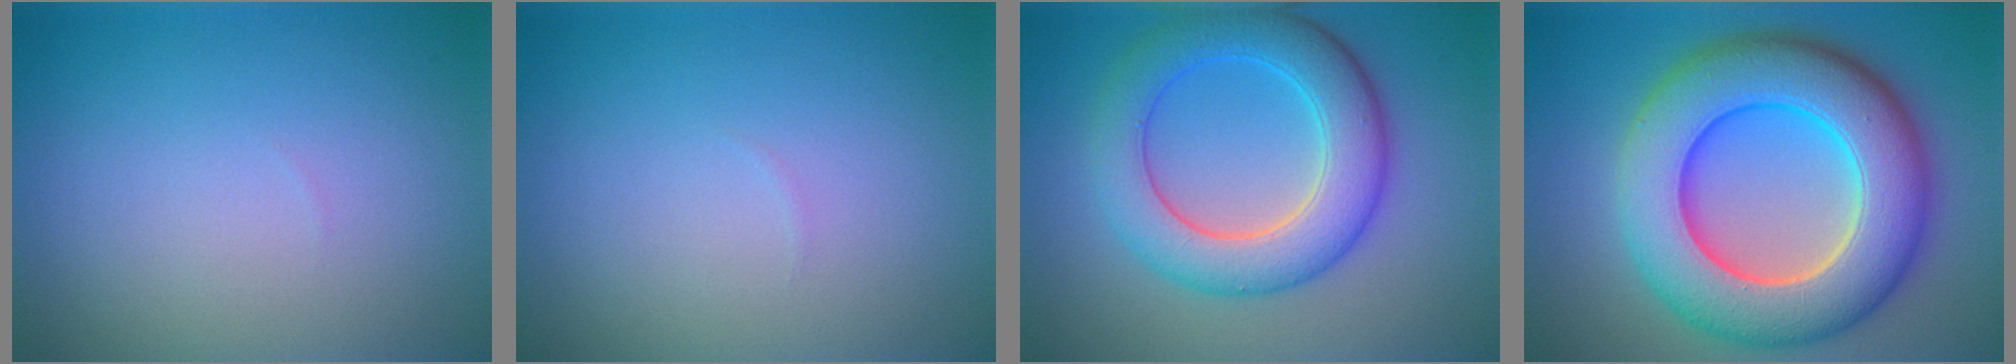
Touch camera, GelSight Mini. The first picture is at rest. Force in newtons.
{"total": 0.0}
{"total": 7.1, "press": 7.1, "slide": 0.1}
{"total": 12.6, "press": 12.5, "slide": 0.5}